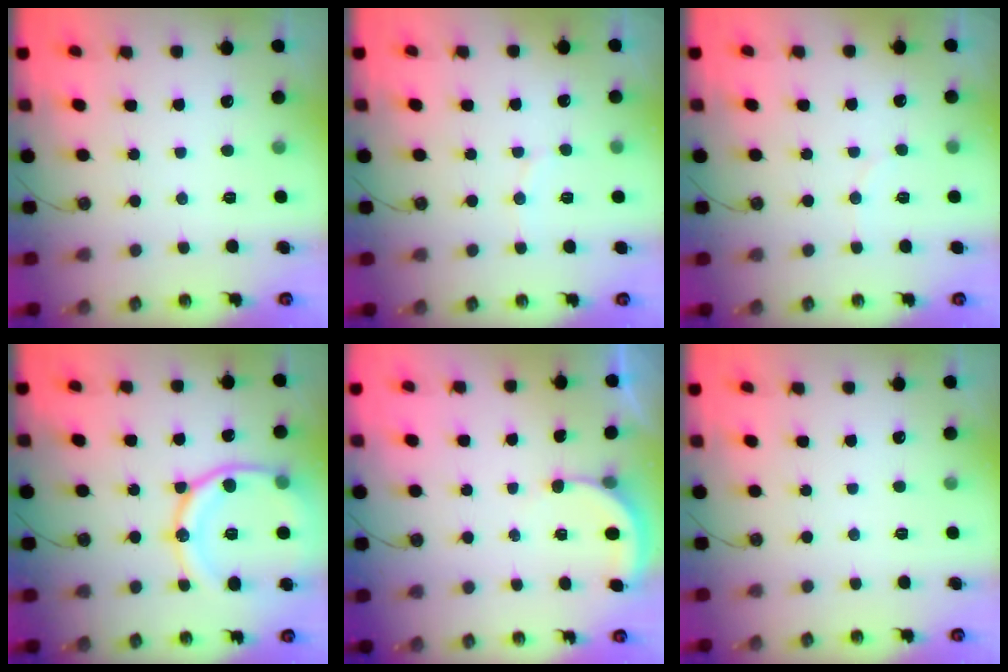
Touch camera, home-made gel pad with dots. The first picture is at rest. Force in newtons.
{"total": 3.9, "press": 3.7, "slide": 1.0}
{"total": 2.7, "press": 2.6, "slide": 0.7}
{"total": 18.0, "press": 17.9, "slide": 2.1}
{"total": 2.9, "press": 2.9, "slide": 0.2}
{"total": 0.0}